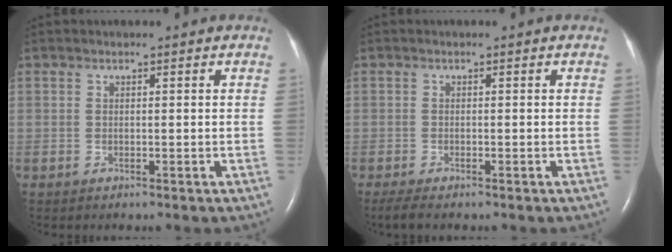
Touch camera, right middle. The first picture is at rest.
{"total": 2.6, "force": [-2.0, 0.4, 1.6], "torque": [-0.035, -0.011, -0.032]}